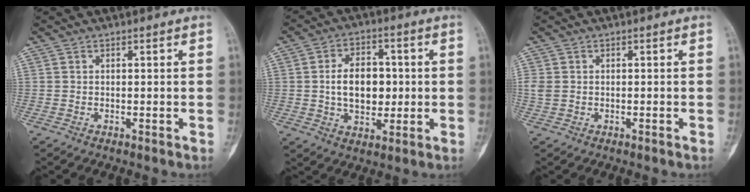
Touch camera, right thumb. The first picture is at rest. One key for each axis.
{"total": 10.3, "fx": 0.2, "fy": 6.8, "fz": 7.7, "tx": -0.099, "ty": 0.008, "tz": 0.003}
{"total": 1.8, "fx": -0.1, "fy": 1.4, "fz": 1.2, "tx": -0.037, "ty": 0.006, "tz": -0.003}